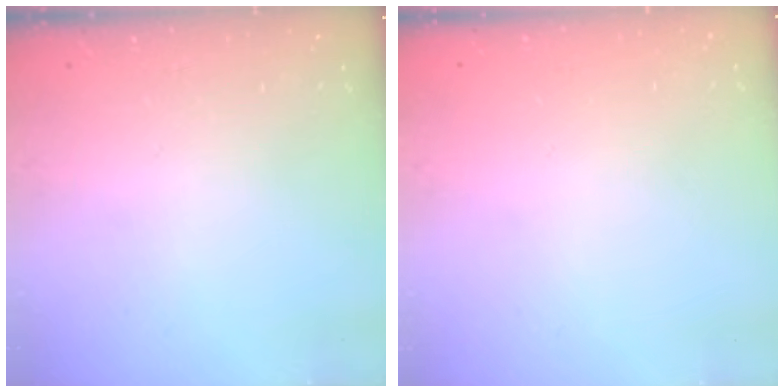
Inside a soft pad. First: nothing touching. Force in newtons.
{"total": 0.0}